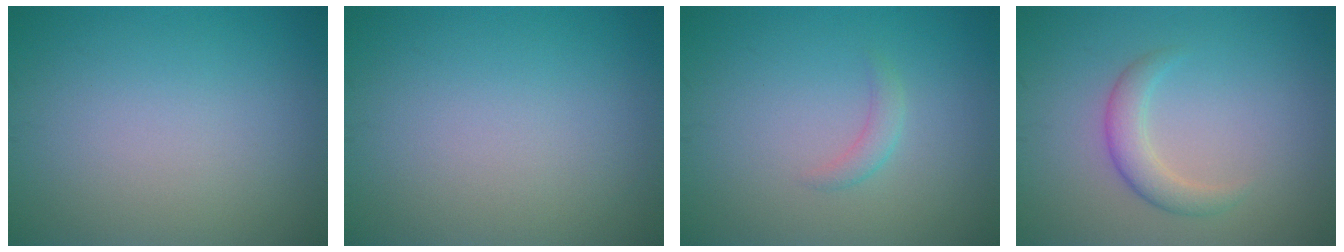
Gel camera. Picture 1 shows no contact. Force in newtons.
{"total": 0.0}
{"total": 1.2, "press": 1.2, "slide": 0.1}
{"total": 2.4, "press": 2.4, "slide": 0.2}